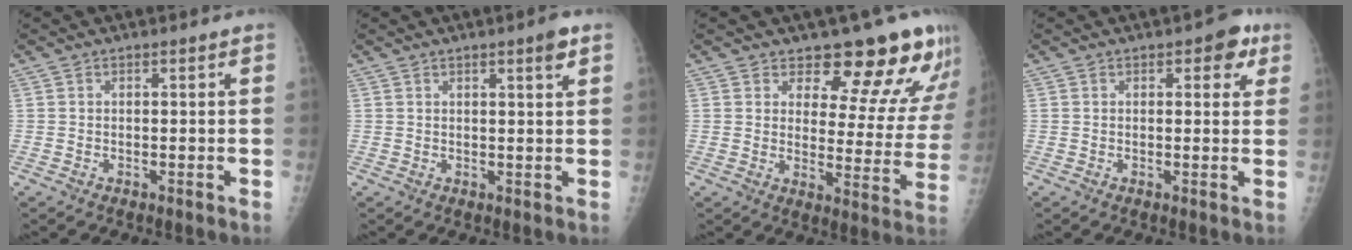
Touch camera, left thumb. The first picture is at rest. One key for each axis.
{"total": 3.1, "fx": 1.7, "fy": 0.3, "fz": 2.5, "tx": -0.034, "ty": -0.009, "tz": 0.023}
{"total": 14.9, "fx": 12.5, "fy": 5.5, "fz": 5.9, "tx": -0.016, "ty": -0.094, "tz": 0.142}
{"total": 4.6, "fx": 2.0, "fy": 2.4, "fz": 3.3, "tx": -0.013, "ty": -0.002, "tz": 0.015}